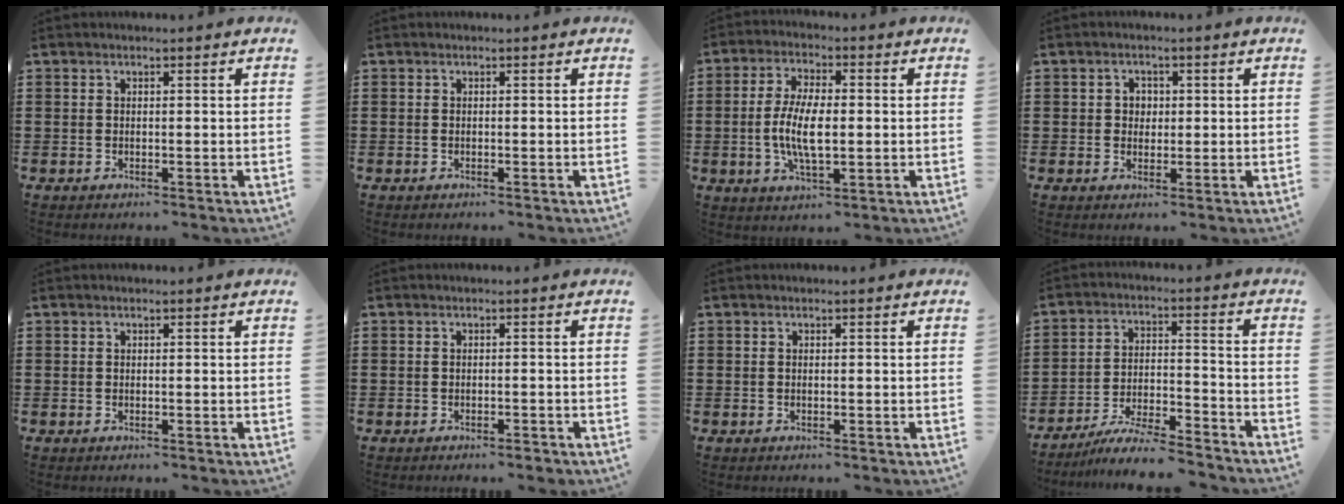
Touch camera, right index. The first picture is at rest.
{"total": 0.0}
{"total": 7.7, "force": [-0.7, 2.9, 7.1], "torque": [-0.159, -0.006, -0.022]}
{"total": 1.8, "force": [0.1, 1.7, 0.7], "torque": [-0.019, 0.010, 0.000]}
{"total": 0.0}
{"total": 0.7, "force": [-0.6, 0.0, 0.4], "torque": [-0.011, -0.006, -0.010]}
{"total": 0.0}
{"total": 7.2, "force": [-6.8, 0.2, 2.5], "torque": [-0.045, 0.005, -0.131]}